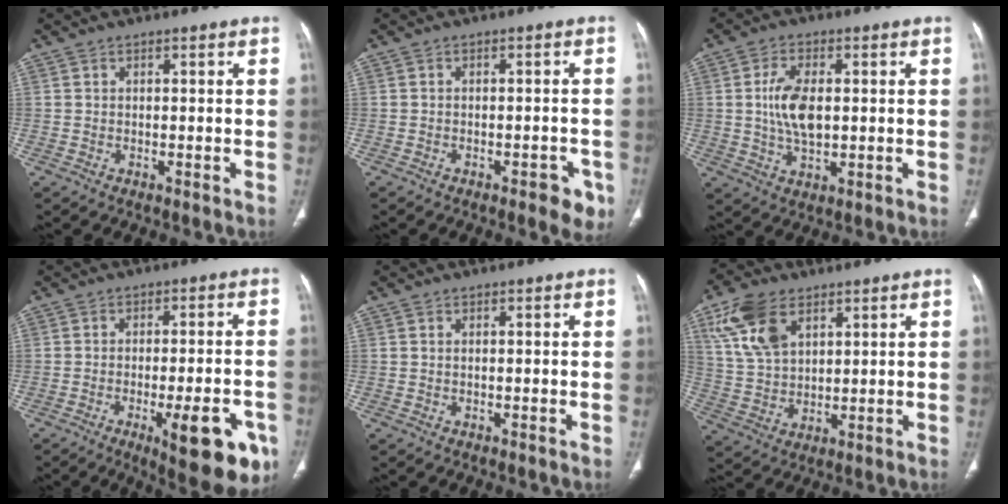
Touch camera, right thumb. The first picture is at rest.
{"total": 4.6, "force": [-2.5, 2.1, 3.3], "torque": [-0.020, 0.009, -0.027]}
{"total": 8.2, "force": [0.7, 4.3, 7.0], "torque": [-0.135, -0.003, 0.016]}
{"total": 14.2, "force": [-6.3, 4.3, 12.0], "torque": [-0.121, 0.018, -0.072]}
{"total": 0.0}
{"total": 11.6, "force": [5.8, 6.8, 7.4], "torque": [-0.135, -0.011, 0.120]}